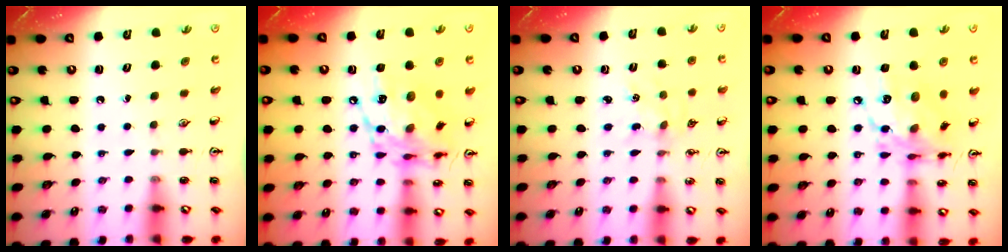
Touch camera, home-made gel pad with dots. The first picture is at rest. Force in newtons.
{"total": 17.1, "press": 17.1, "slide": 1.4}
{"total": 3.0, "press": 3.0, "slide": 0.4}
{"total": 14.8, "press": 14.8, "slide": 1.0}